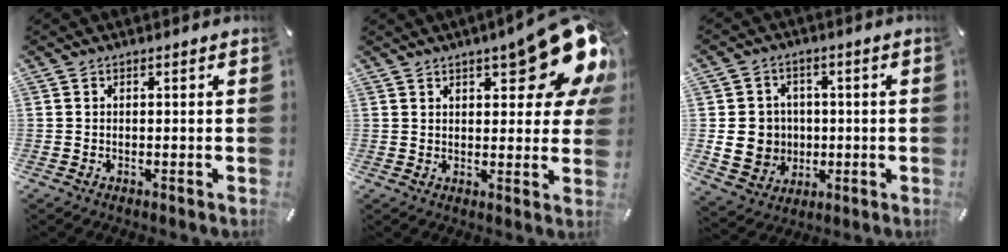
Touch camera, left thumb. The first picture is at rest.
{"total": 17.3, "force": [9.5, 6.2, 13.1], "torque": [-0.162, -0.063, 0.154]}
{"total": 9.6, "force": [-0.7, 9.0, 3.4], "torque": [-0.081, 0.008, -0.006]}